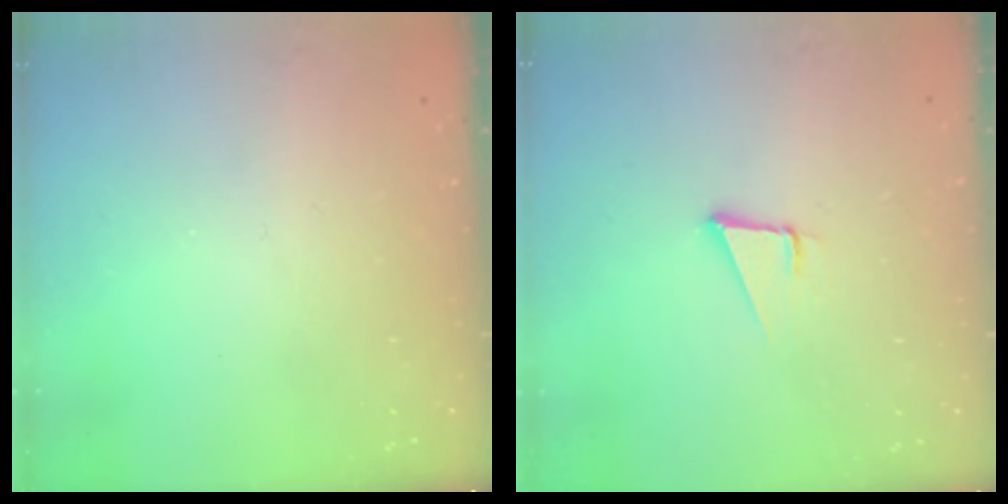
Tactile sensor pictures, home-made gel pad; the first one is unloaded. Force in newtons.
{"total": 3.6, "press": 2.7, "slide": 2.4}